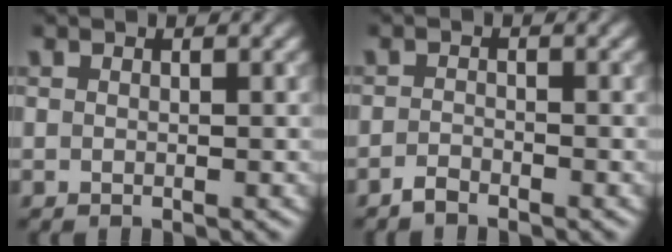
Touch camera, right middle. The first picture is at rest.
{"total": 1.2, "force": [-1.2, 0.1, 0.2], "torque": [-0.007, 0.001, -0.025]}